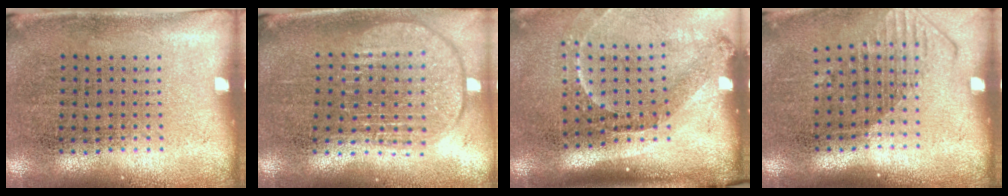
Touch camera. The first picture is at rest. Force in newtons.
{"total": 2.0, "press": 1.6, "slide": 1.2}
{"total": 2.2, "press": 1.5, "slide": 1.5}
{"total": 1.5, "press": 1.2, "slide": 1.0}